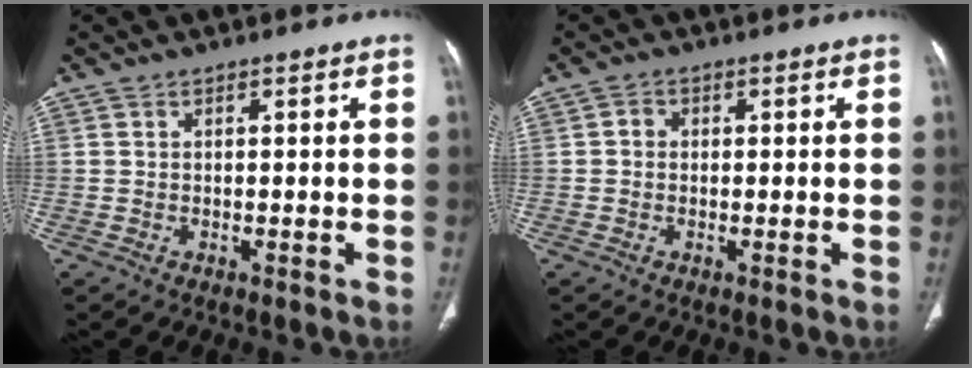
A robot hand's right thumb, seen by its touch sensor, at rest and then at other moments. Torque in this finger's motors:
{"motor_torque": [-0.43, -0.42, 0.34, -0.34, -0.05]}